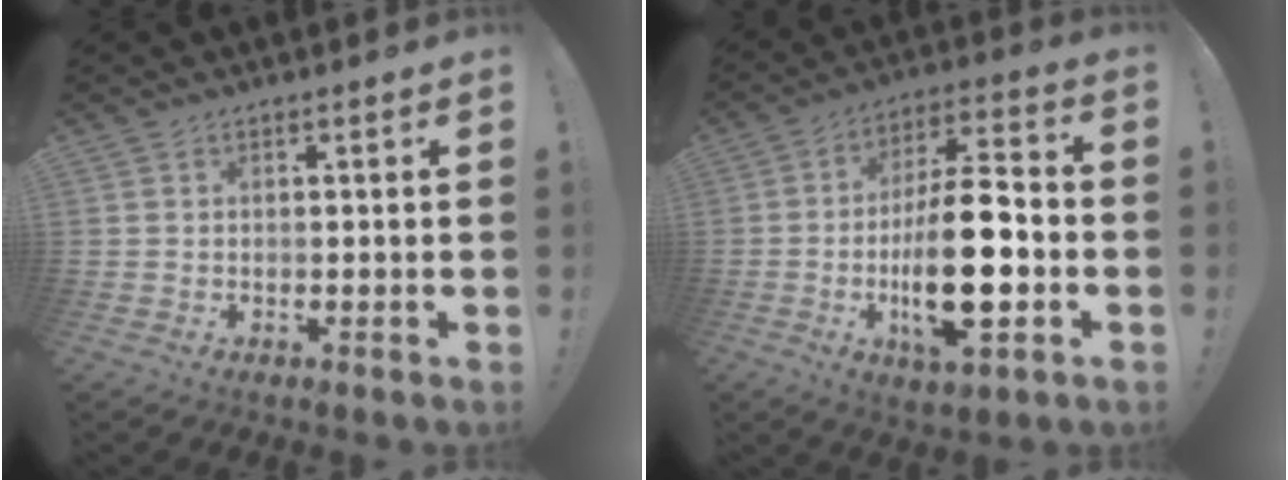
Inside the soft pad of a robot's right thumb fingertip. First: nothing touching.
{"total": 19.8, "force": [-4.2, 7.3, 17.9], "torque": [-0.321, 0.009, -0.068]}